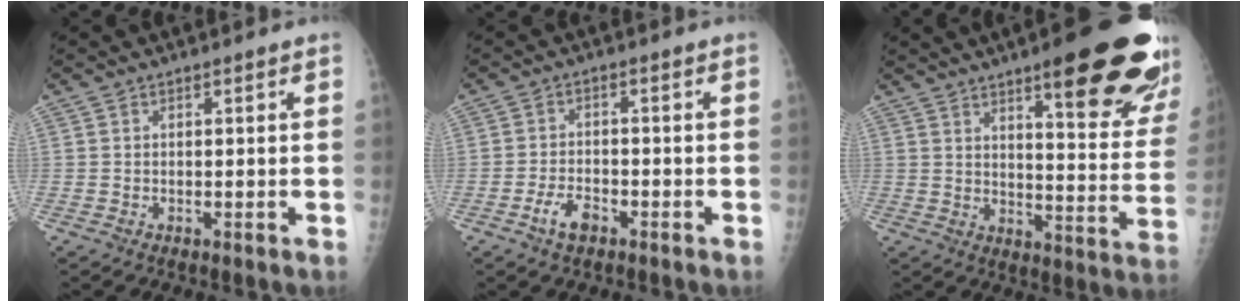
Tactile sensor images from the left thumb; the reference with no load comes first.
{"total": 4.1, "force": [-2.4, 2.1, 2.6], "torque": [-0.048, 0.016, -0.044]}
{"total": 24.1, "force": [14.6, 5.4, 18.5], "torque": [-0.207, -0.067, 0.193]}